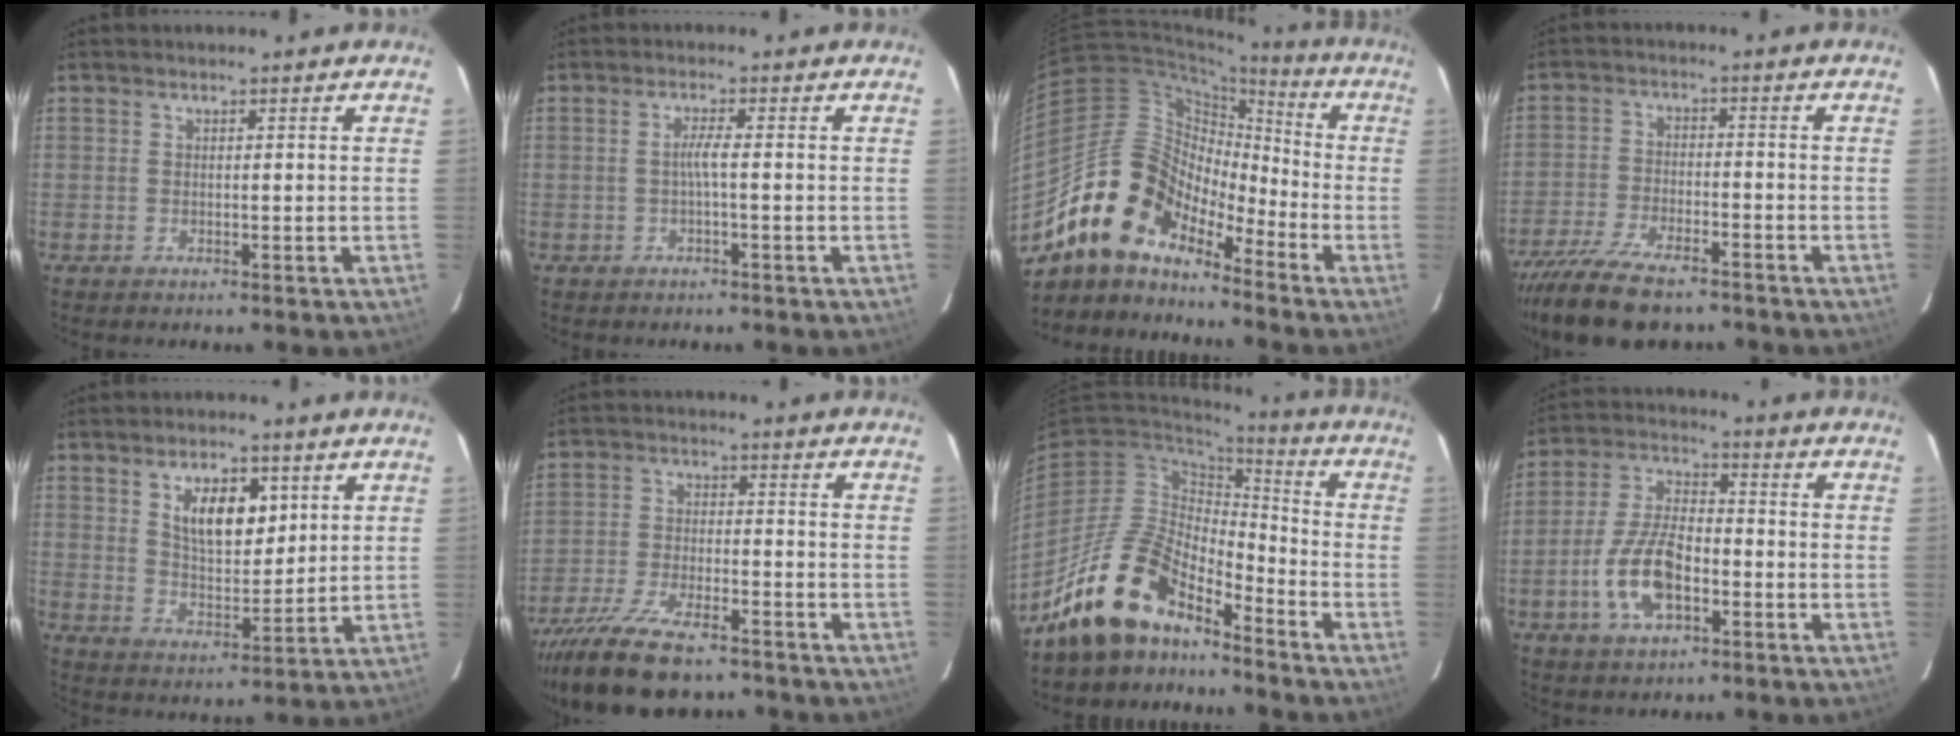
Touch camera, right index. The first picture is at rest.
{"total": 2.0, "force": [-0.6, -0.4, 1.8], "torque": [-0.034, 0.002, -0.012]}
{"total": 14.1, "force": [-11.4, 6.3, 5.5], "torque": [-0.094, 0.025, -0.225]}
{"total": 13.4, "force": [-10.8, 4.2, 6.8], "torque": [-0.156, -0.028, -0.191]}
{"total": 9.5, "force": [3.8, 4.7, 7.3], "torque": [-0.121, 0.005, 0.074]}
{"total": 16.0, "force": [-12.8, 5.0, 8.3], "torque": [-0.177, -0.032, -0.221]}
{"total": 14.6, "force": [-11.3, 6.3, 6.9], "torque": [-0.146, 0.011, -0.208]}
{"total": 11.6, "force": [-4.4, 5.4, 9.2], "torque": [-0.198, 0.004, -0.080]}